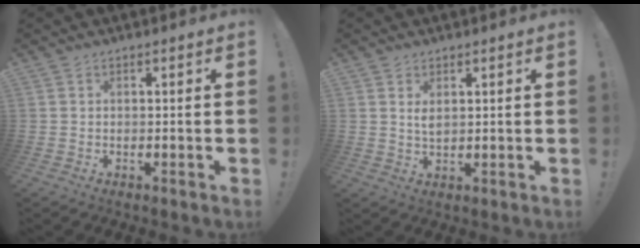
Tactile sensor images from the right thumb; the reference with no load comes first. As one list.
[{"total": 2.6, "force": [1.3, 1.1, 1.9], "torque": [-0.032, -0.006, 0.022]}]